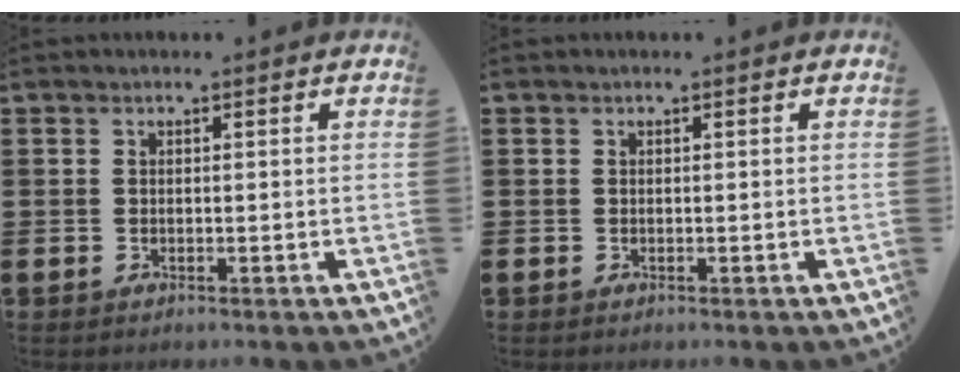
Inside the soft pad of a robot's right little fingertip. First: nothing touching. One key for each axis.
{"total": 0.0}